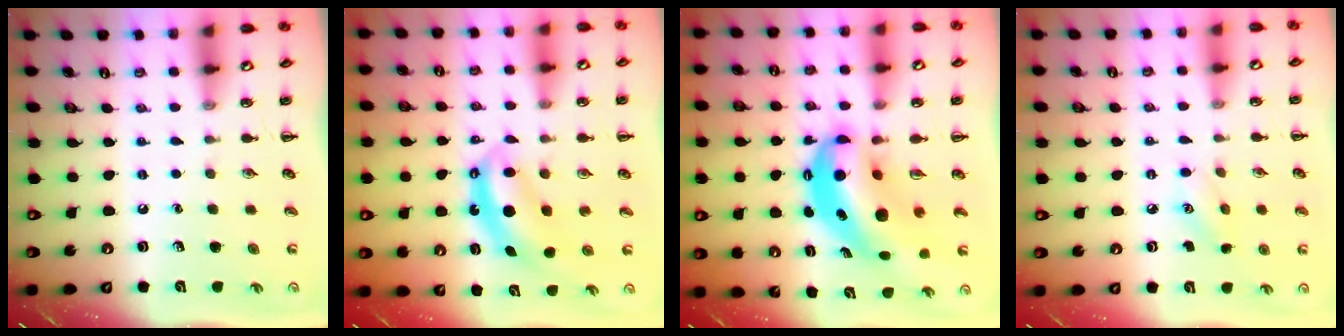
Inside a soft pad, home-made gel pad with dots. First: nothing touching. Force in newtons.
{"total": 6.2, "press": 6.2, "slide": 0.7}
{"total": 11.1, "press": 10.8, "slide": 2.5}
{"total": 6.0, "press": 5.8, "slide": 1.6}